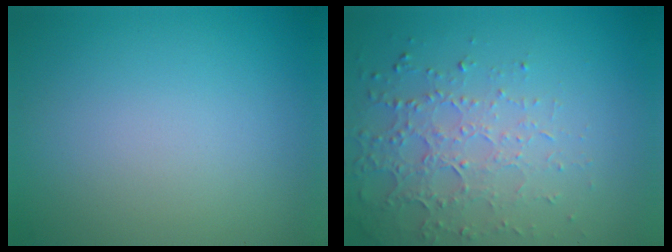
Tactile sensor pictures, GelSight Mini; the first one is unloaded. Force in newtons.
{"total": 4.6, "press": 3.3, "slide": 3.2}